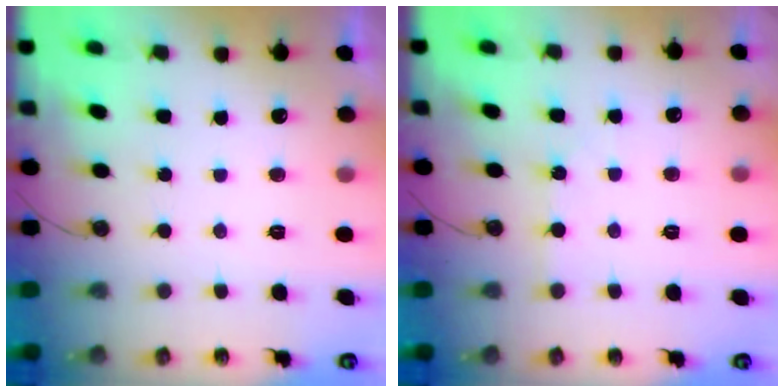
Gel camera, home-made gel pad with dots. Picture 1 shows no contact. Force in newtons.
{"total": 1.6, "press": 1.6, "slide": 0.2}